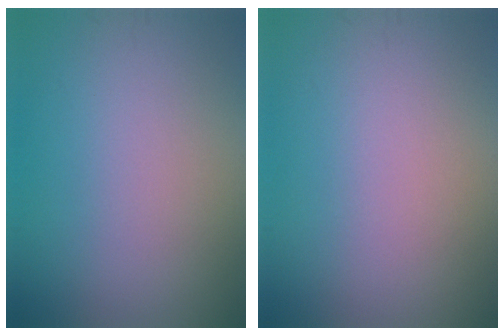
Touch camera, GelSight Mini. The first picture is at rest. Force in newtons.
{"total": 0.0}